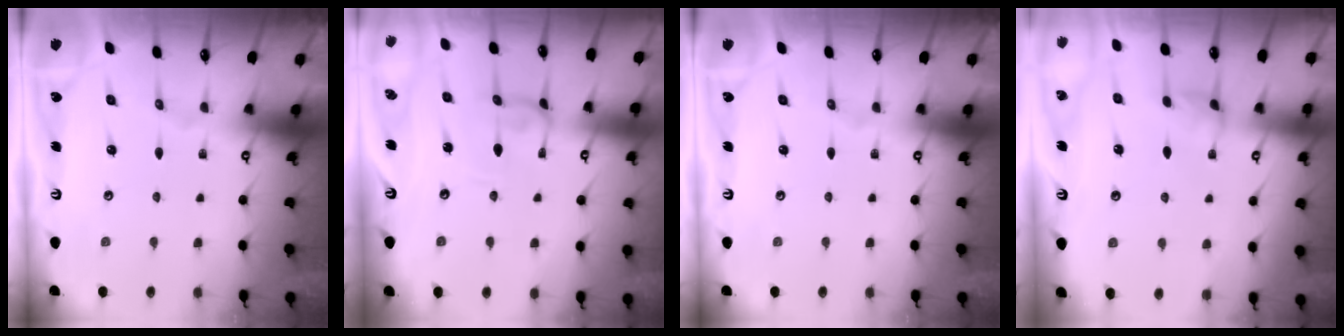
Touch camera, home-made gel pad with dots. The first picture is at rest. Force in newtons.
{"total": 0.7, "press": 0.5, "slide": 0.4}
{"total": 0.0}
{"total": 2.7, "press": 2.7, "slide": 0.4}